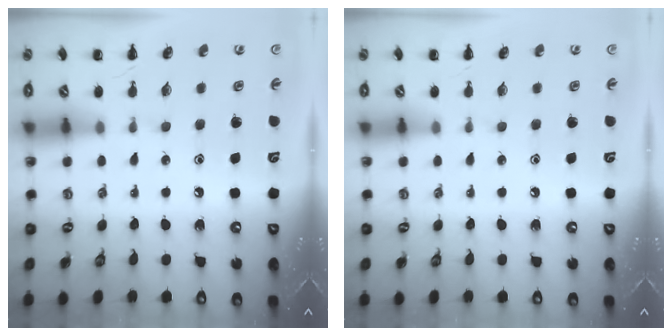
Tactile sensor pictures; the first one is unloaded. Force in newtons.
{"total": 0.0}